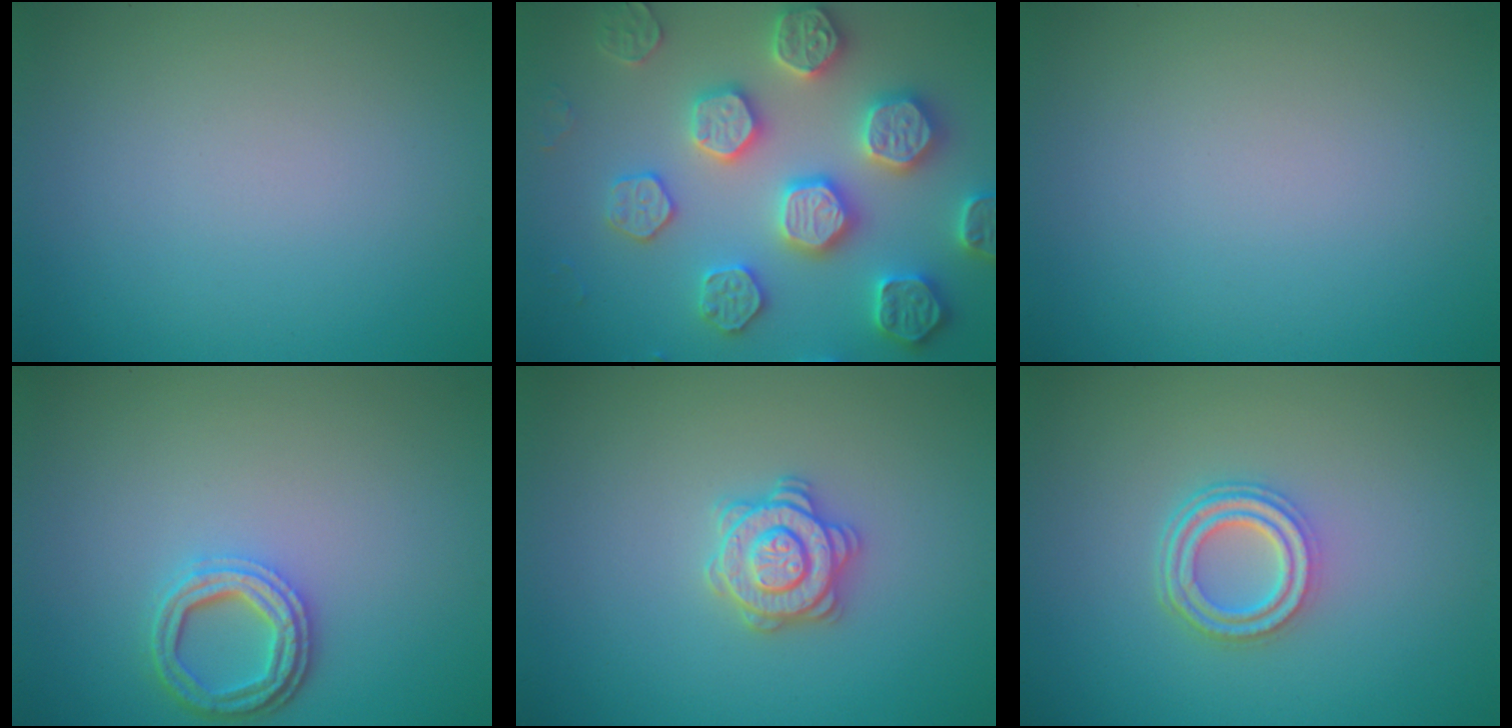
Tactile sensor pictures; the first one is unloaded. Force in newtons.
{"total": 6.3, "press": 6.2, "slide": 1.5}
{"total": 0.0}
{"total": 3.3, "press": 2.7, "slide": 1.9}
{"total": 2.9, "press": 2.8, "slide": 0.6}
{"total": 3.6, "press": 2.7, "slide": 2.3}